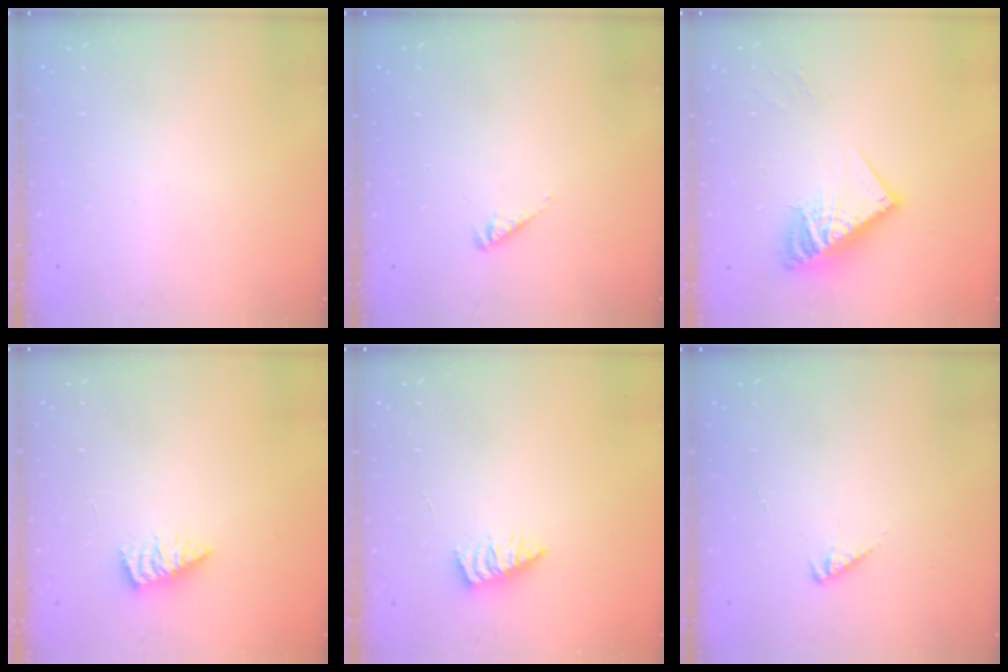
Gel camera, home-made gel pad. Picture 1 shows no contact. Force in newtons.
{"total": 2.1, "press": 2.0, "slide": 0.4}
{"total": 13.1, "press": 13.0, "slide": 1.1}
{"total": 2.8, "press": 2.7, "slide": 0.3}
{"total": 2.6, "press": 2.6, "slide": 0.2}
{"total": 2.4, "press": 2.3, "slide": 0.5}